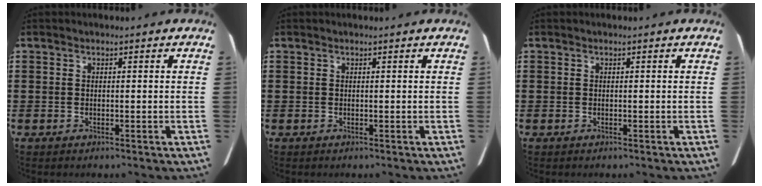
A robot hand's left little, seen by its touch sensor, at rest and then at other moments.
{"total": 0.0}
{"total": 0.0}